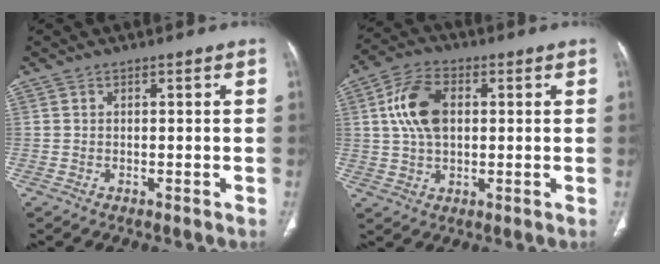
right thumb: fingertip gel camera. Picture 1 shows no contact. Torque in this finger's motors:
{"motor_torque": [1.16, 1.06, 1.19, 0.26, 0.12]}